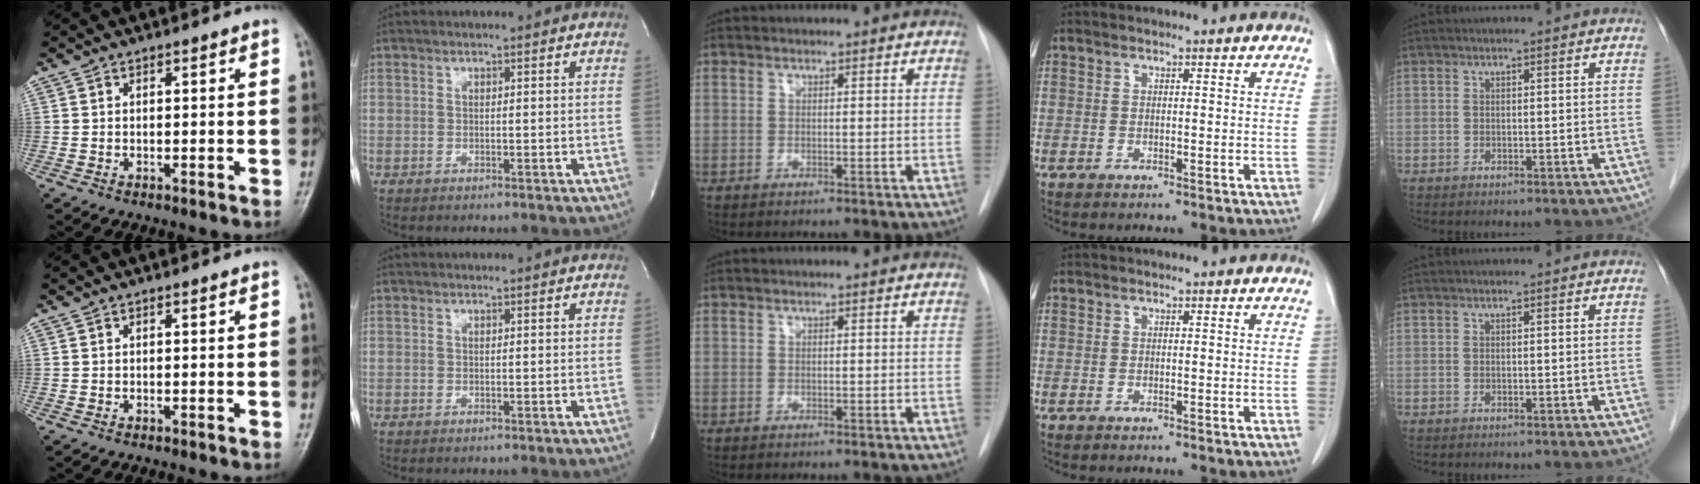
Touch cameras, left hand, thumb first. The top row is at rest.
{}